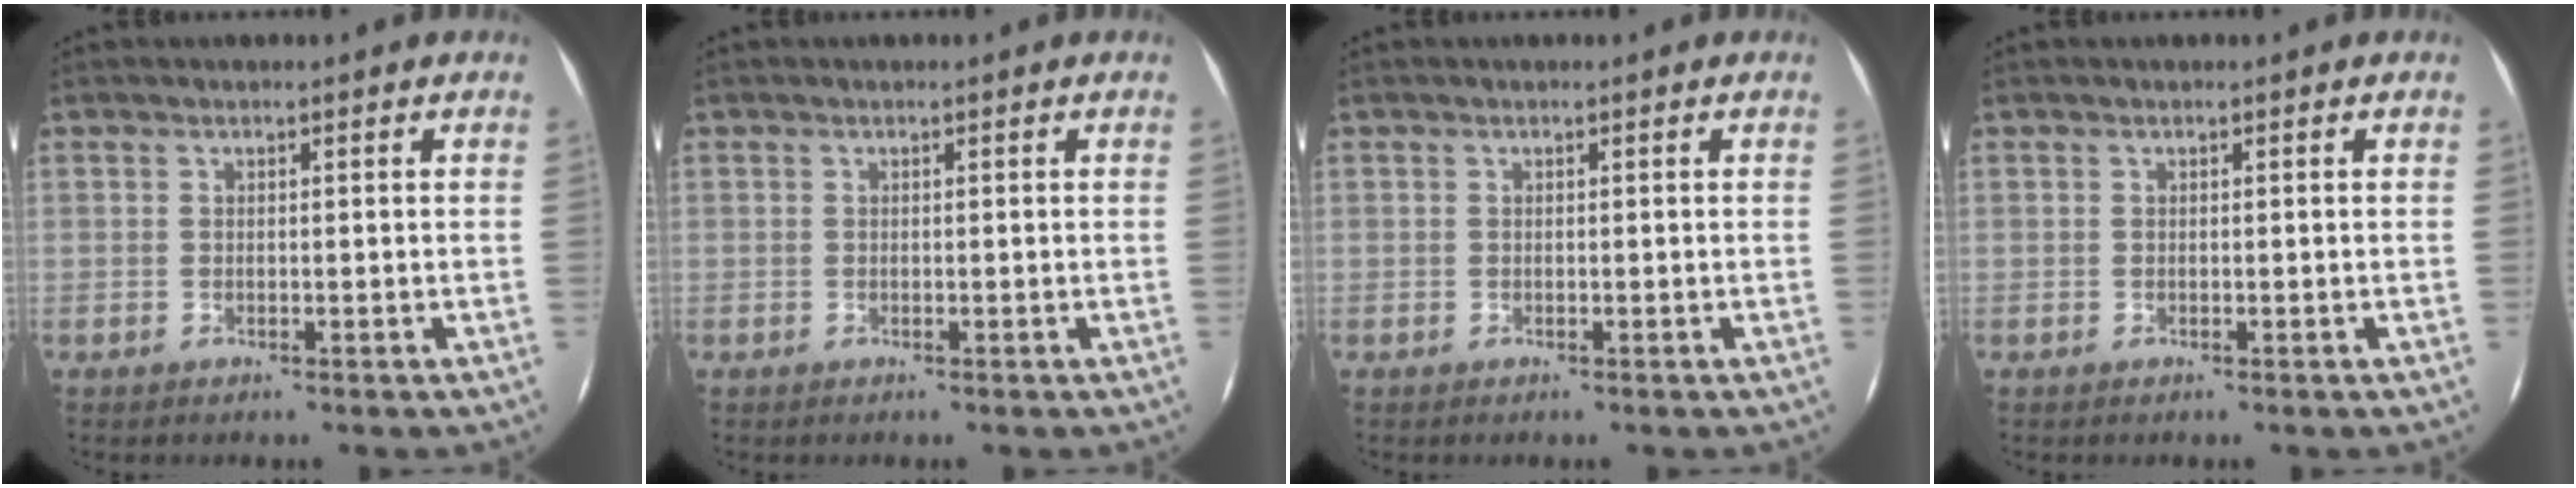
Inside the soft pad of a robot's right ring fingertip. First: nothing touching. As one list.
[{"total": 0.0}, {"total": 0.0}, {"total": 0.0}]